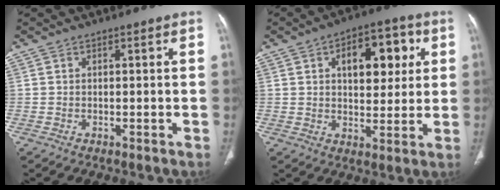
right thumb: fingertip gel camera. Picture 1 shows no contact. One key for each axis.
{"total": 12.8, "fx": 3.9, "fy": 7.2, "fz": 9.8, "tx": -0.093, "ty": 0.002, "tz": 0.056}